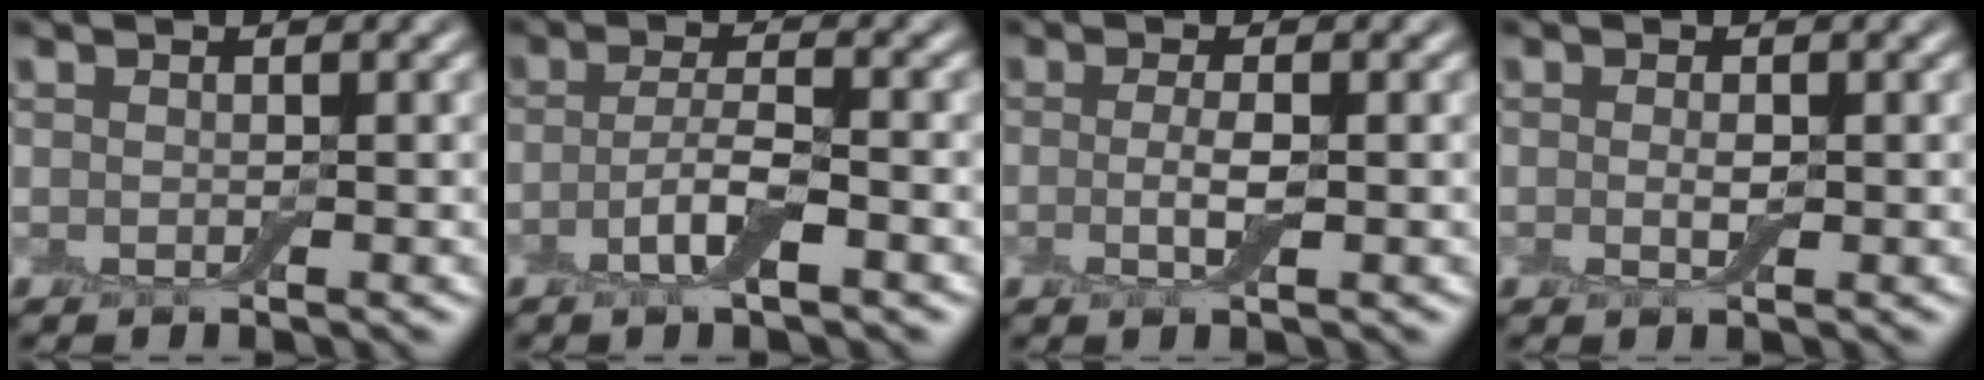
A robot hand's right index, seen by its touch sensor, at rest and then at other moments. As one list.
[{"total": 3.4, "force": [-1.3, 0.9, 3.0], "torque": [-0.062, 0.003, -0.030]}, {"total": 2.3, "force": [-0.3, 0.5, 2.2], "torque": [-0.047, -0.007, -0.008]}, {"total": 1.1, "force": [-0.1, 0.4, 1.0], "torque": [-0.023, -0.002, -0.003]}]